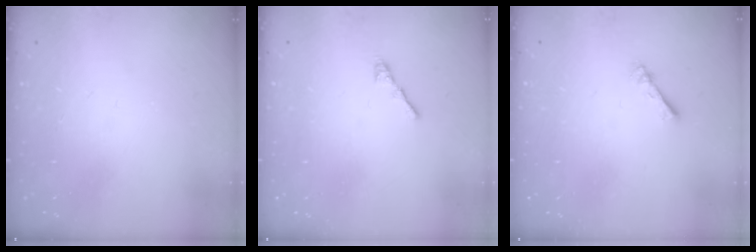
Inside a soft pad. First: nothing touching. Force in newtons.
{"total": 0.6, "press": 0.4, "slide": 0.4}
{"total": 1.7, "press": 1.7, "slide": 0.2}